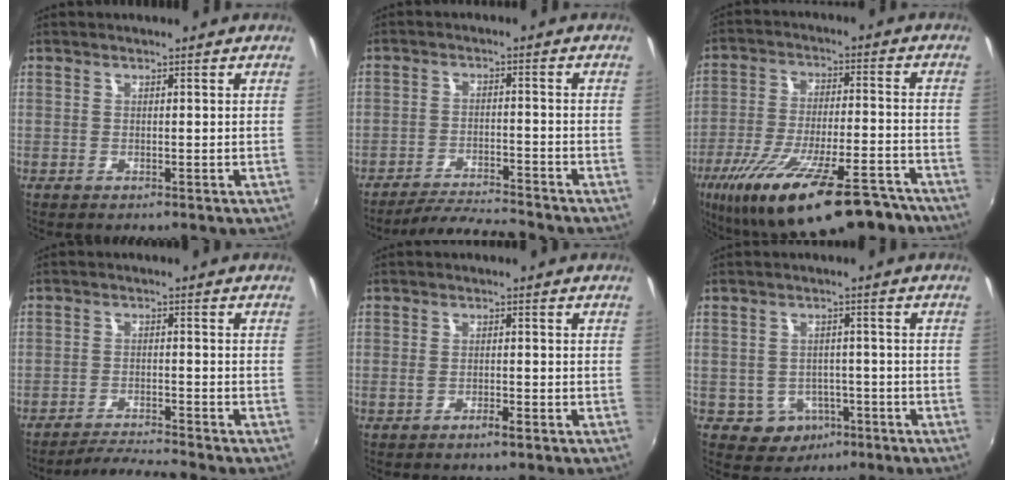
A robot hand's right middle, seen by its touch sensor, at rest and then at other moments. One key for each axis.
{"total": 7.9, "fx": -7.6, "fy": 0.3, "fz": 2.2, "tx": -0.061, "ty": 0.001, "tz": -0.124}
{"total": 25.2, "fx": -17.5, "fy": 7.6, "fz": 16.5, "tx": -0.297, "ty": -0.049, "tz": -0.262}
{"total": 5.4, "fx": -5.3, "fy": -0.7, "fz": 0.9, "tx": -0.045, "ty": 0.000, "tz": -0.093}
{"total": 2.1, "fx": -1.4, "fy": 0.5, "fz": 1.5, "tx": -0.030, "ty": -0.003, "tz": -0.026}
{"total": 5.6, "fx": -2.6, "fy": 4.9, "fz": 1.2, "tx": -0.035, "ty": 0.009, "tz": -0.024}